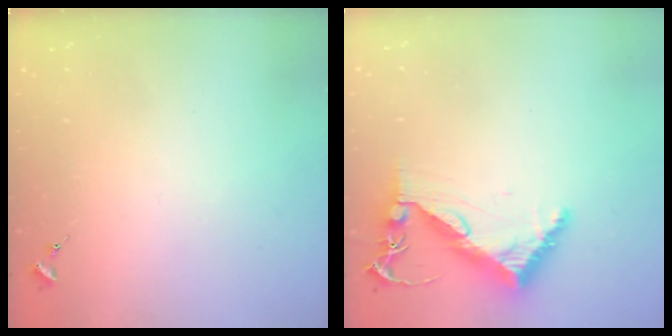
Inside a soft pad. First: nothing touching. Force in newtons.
{"total": 8.3, "press": 8.2, "slide": 1.2}